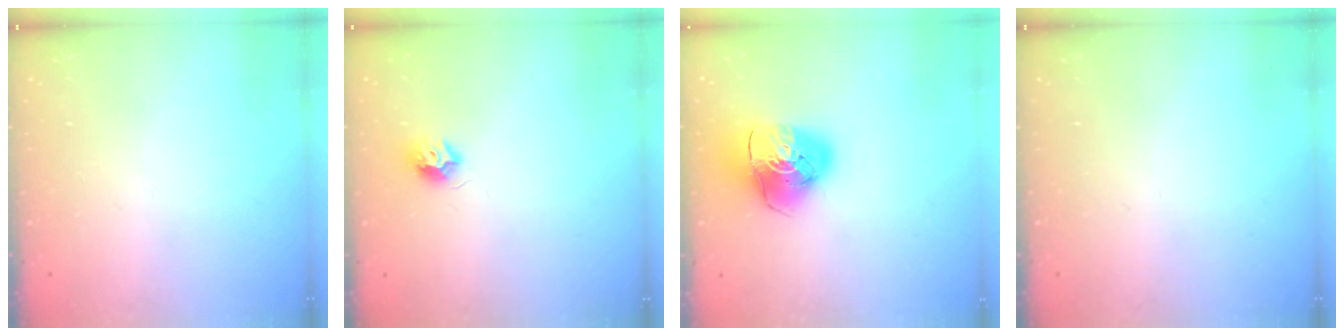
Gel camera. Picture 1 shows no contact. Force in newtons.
{"total": 7.6, "press": 7.6, "slide": 0.4}
{"total": 12.7, "press": 12.6, "slide": 1.7}
{"total": 0.0}